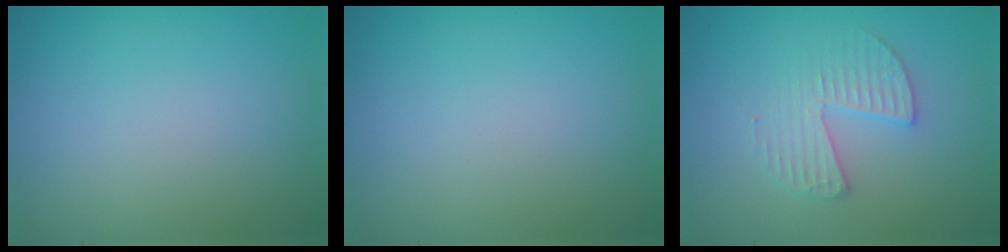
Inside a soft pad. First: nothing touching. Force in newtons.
{"total": 0.0}
{"total": 2.7, "press": 2.7, "slide": 0.3}